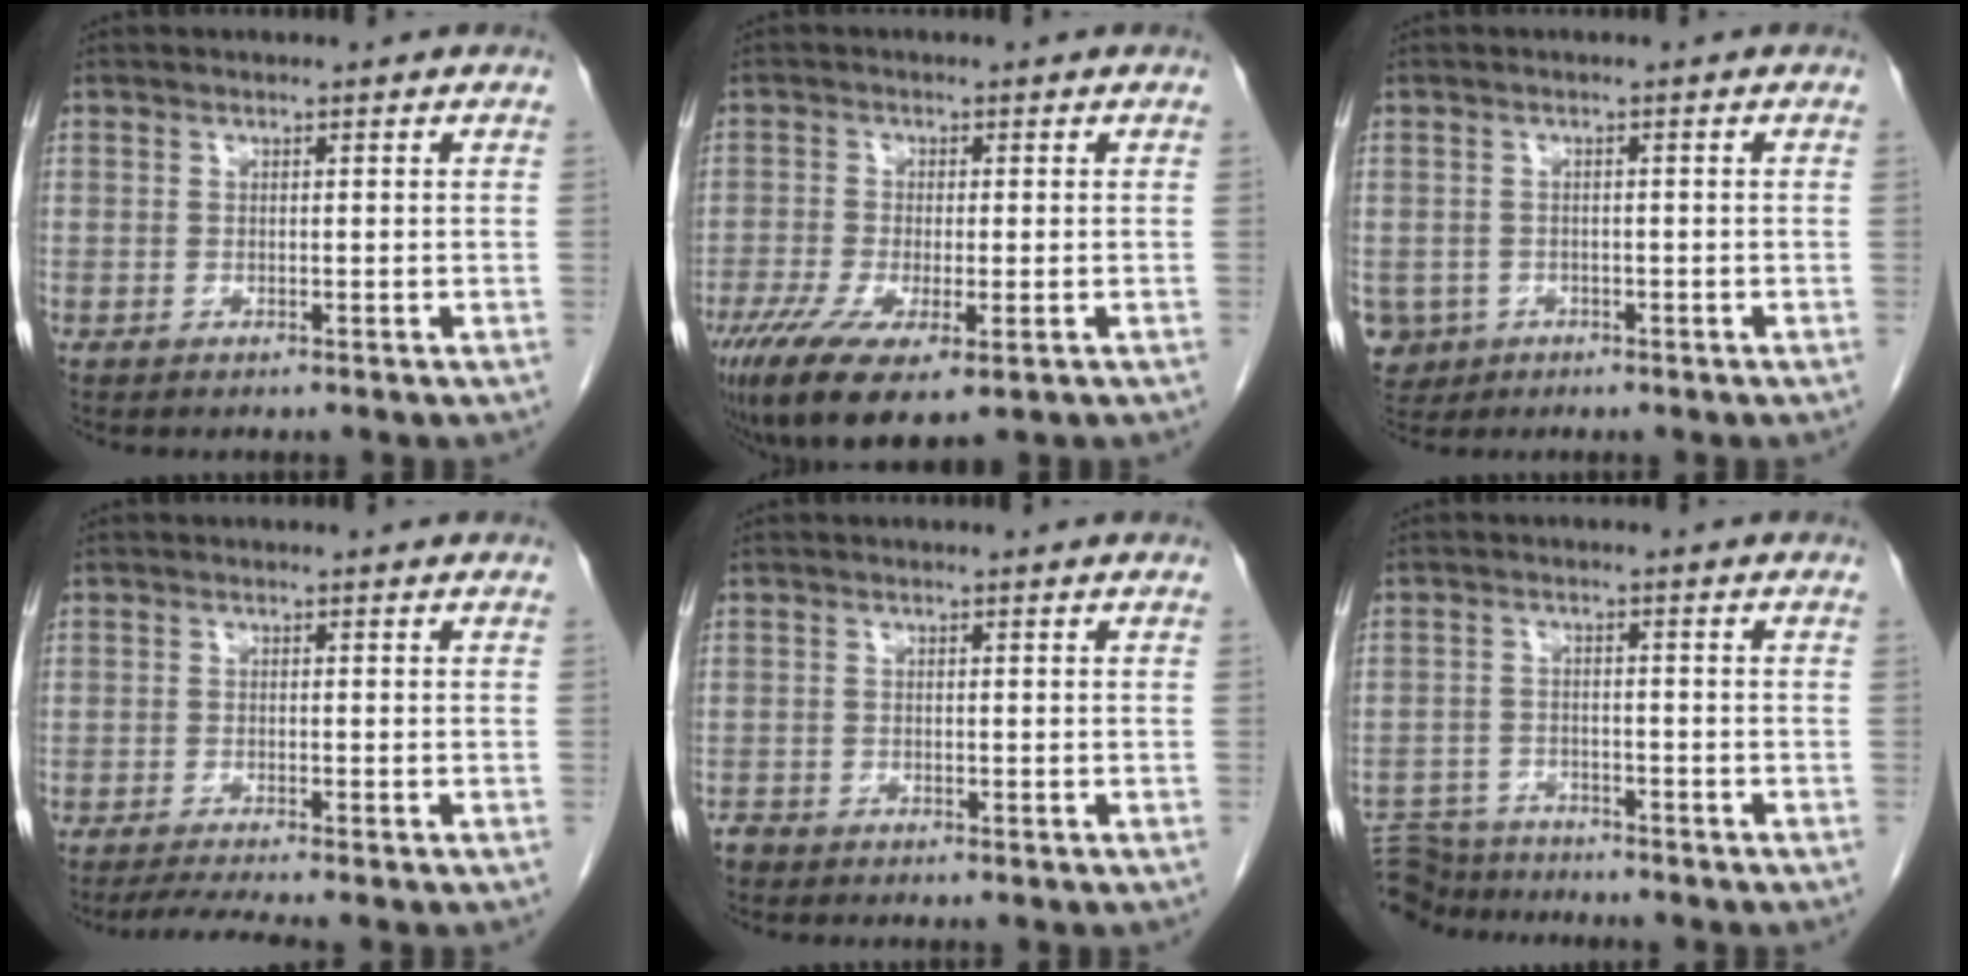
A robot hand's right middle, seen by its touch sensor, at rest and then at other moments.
{"total": 12.6, "force": [-7.1, 4.1, 9.5], "torque": [-0.192, -0.037, -0.113]}
{"total": 5.6, "force": [-2.7, 4.8, 0.9], "torque": [-0.026, 0.003, -0.039]}
{"total": 3.5, "force": [-2.9, -1.0, 1.5], "torque": [-0.033, -0.017, -0.054]}
{"total": 1.5, "force": [-1.2, 0.8, 0.1], "torque": [-0.008, 0.000, -0.023]}
{"total": 8.1, "force": [-7.8, 2.1, 0.4], "torque": [-0.008, 0.007, -0.128]}